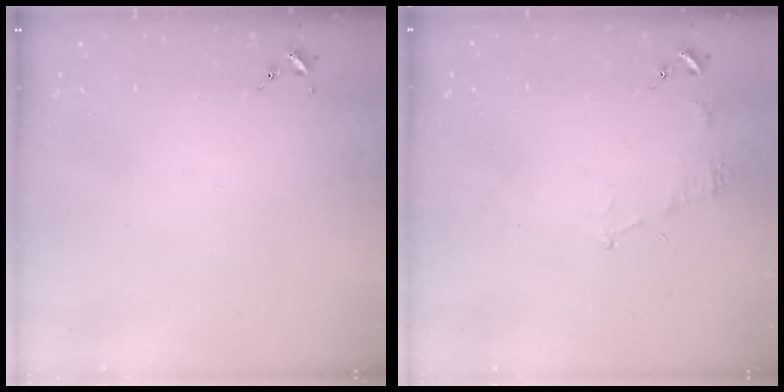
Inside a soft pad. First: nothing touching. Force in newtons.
{"total": 6.4, "press": 6.4, "slide": 0.5}